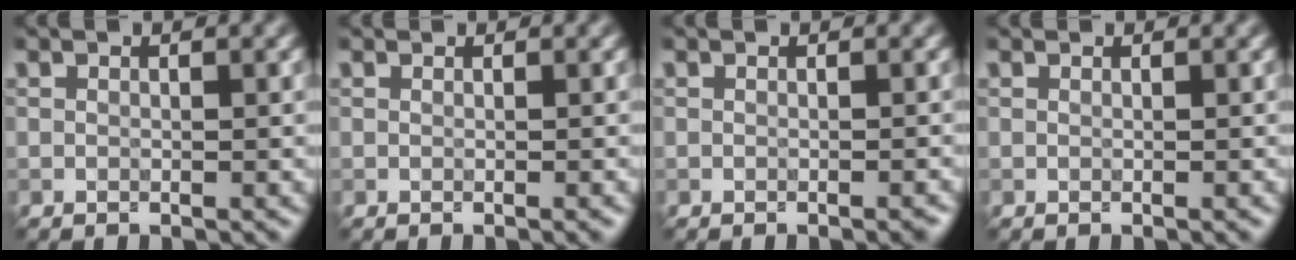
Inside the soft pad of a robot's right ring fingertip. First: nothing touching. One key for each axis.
{"total": 1.1, "fx": 0.6, "fy": 0.6, "fz": 0.7, "tx": 0.002, "ty": -0.006, "tz": -0.004}
{"total": 0.9, "fx": -0.4, "fy": 0.4, "fz": 0.8, "tx": 0.001, "ty": -0.005, "tz": -0.007}
{"total": 0.8, "fx": 0.7, "fy": 0.3, "fz": 0.4, "tx": -0.002, "ty": -0.005, "tz": 0.001}